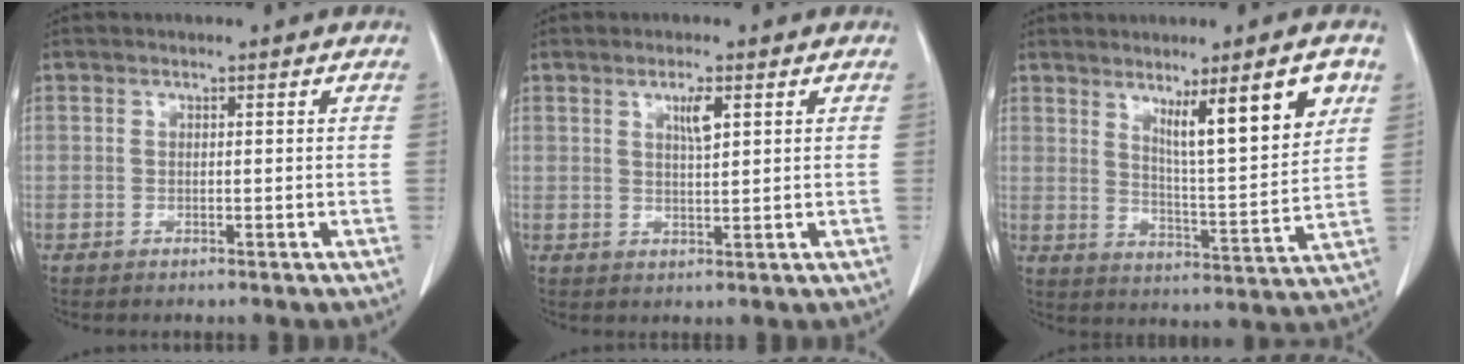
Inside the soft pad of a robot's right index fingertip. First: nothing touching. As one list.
[{"total": 2.9, "force": [1.4, 0.4, 2.5], "torque": [-0.044, -0.002, 0.024]}, {"total": 12.0, "force": [6.2, 0.7, 10.3], "torque": [-0.159, -0.015, 0.100]}]